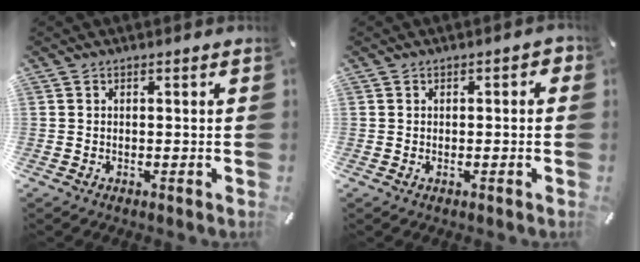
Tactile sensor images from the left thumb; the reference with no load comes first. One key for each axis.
{"total": 1.7, "fx": -0.5, "fy": 0.8, "fz": 1.5, "tx": -0.018, "ty": 0.000, "tz": -0.010}